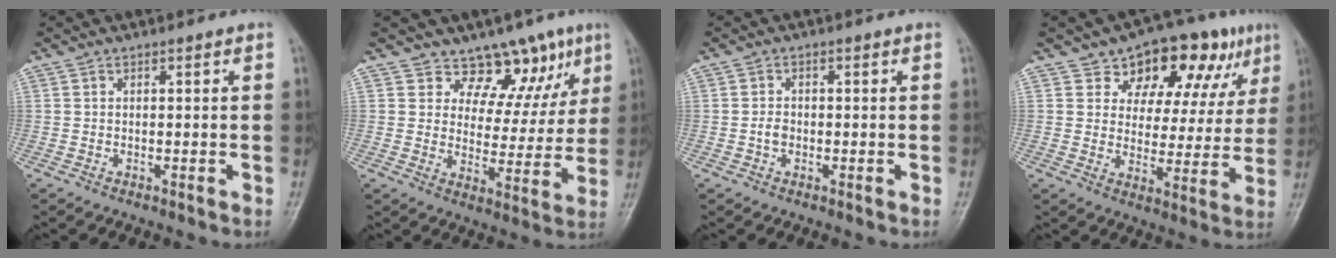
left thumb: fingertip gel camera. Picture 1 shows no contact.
{"total": 10.8, "force": [7.5, 6.8, 3.9], "torque": [-0.001, -0.040, 0.103]}
{"total": 1.9, "force": [-0.5, 1.4, 1.2], "torque": [-0.017, 0.006, -0.012]}
{"total": 15.3, "force": [8.5, 8.8, 9.2], "torque": [-0.063, -0.017, 0.123]}